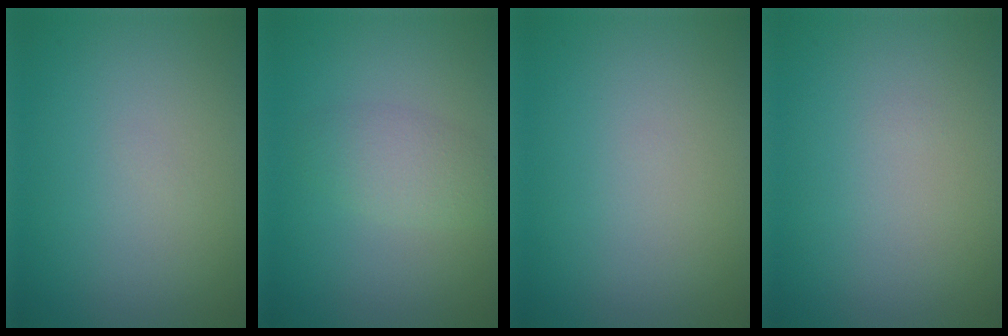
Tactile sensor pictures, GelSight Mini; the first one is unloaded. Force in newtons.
{"total": 2.4, "press": 2.4, "slide": 0.2}
{"total": 0.0}
{"total": 0.0}